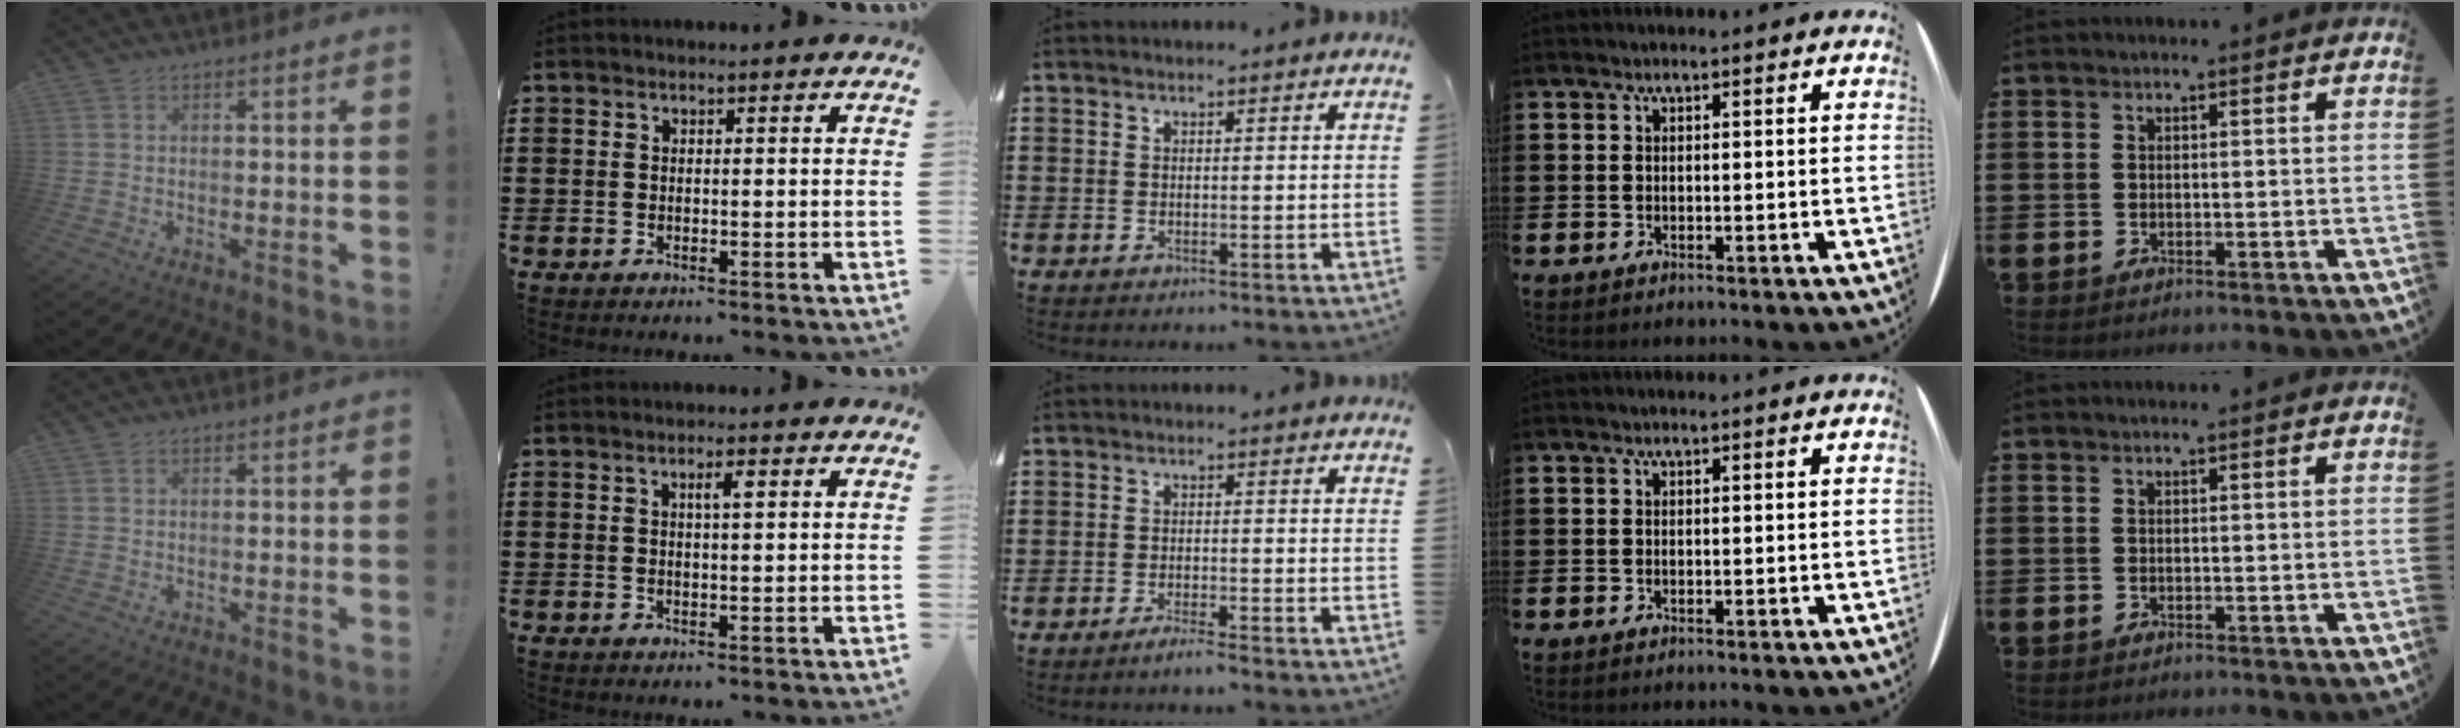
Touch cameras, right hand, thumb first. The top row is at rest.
{"index": {"total": 2.1, "force": [0.6, 0.3, 2.0], "torque": [-0.030, 0.002, 0.006]}, "middle": {"total": 1.9, "force": [-1.6, -0.3, 1.0], "torque": [-0.014, -0.001, -0.029]}}